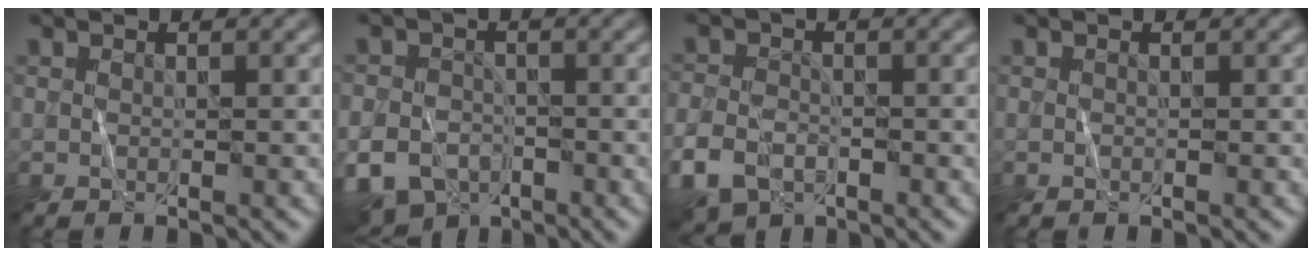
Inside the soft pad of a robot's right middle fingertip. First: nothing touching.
{"total": 7.1, "force": [-3.9, 4.9, 3.3], "torque": [-0.054, -0.018, -0.074]}
{"total": 5.3, "force": [-2.9, 3.3, 2.9], "torque": [-0.070, -0.011, -0.062]}
{"total": 0.0}